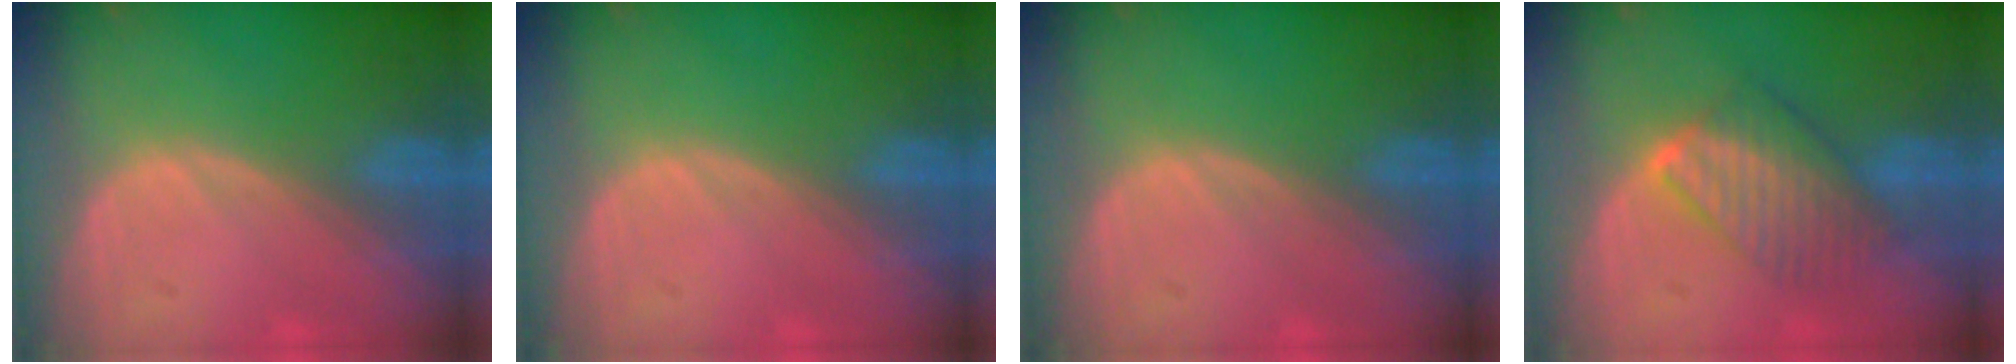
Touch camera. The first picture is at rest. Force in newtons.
{"total": 0.0}
{"total": 0.0}
{"total": 6.5, "press": 6.5, "slide": 0.6}